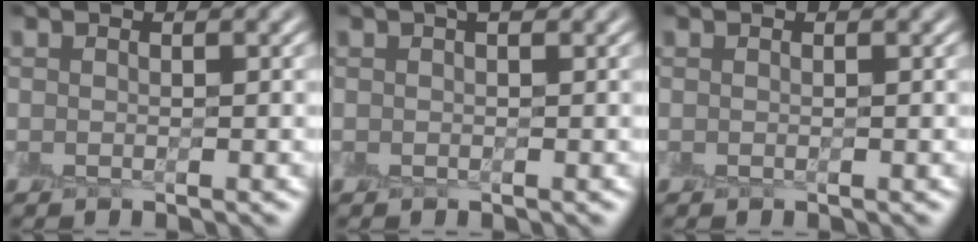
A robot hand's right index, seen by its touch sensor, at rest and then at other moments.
{"total": 1.2, "force": [0.6, 0.2, 1.0], "torque": [-0.009, 0.005, 0.009]}
{"total": 0.0}